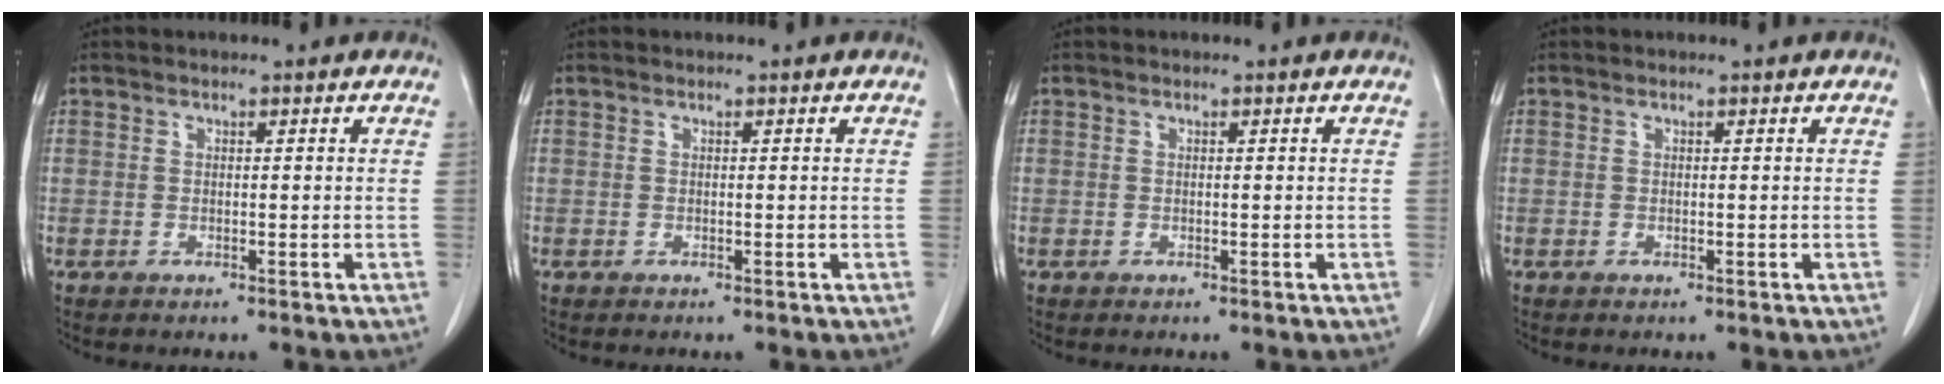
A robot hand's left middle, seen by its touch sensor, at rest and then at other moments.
{"total": 0.0}
{"total": 0.0}
{"total": 0.0}